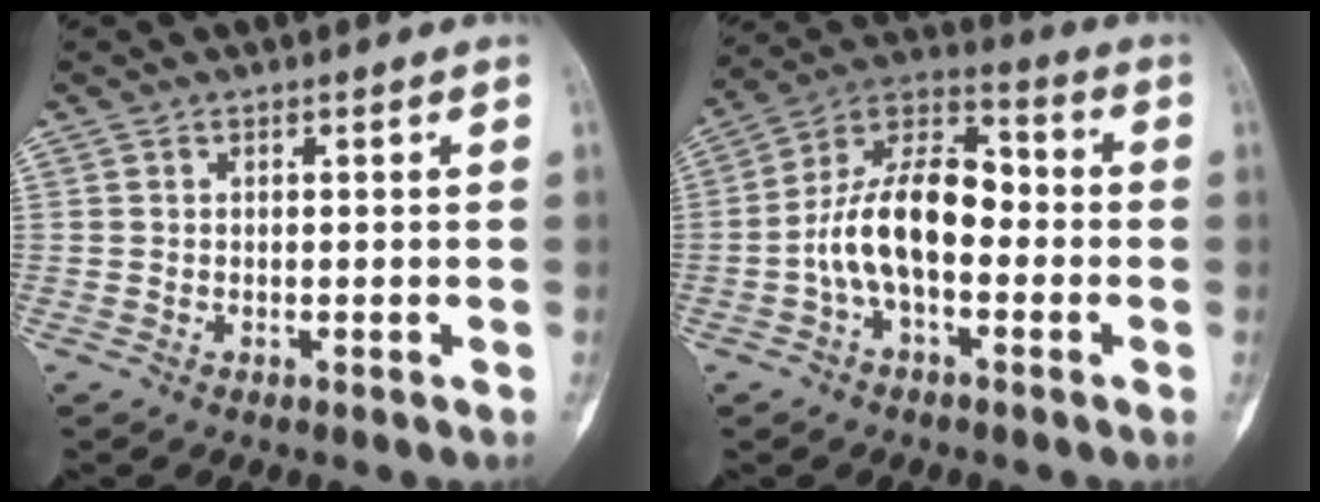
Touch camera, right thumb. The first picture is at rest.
{"total": 14.3, "force": [-2.3, 8.0, 11.6], "torque": [-0.199, 0.046, -0.050]}